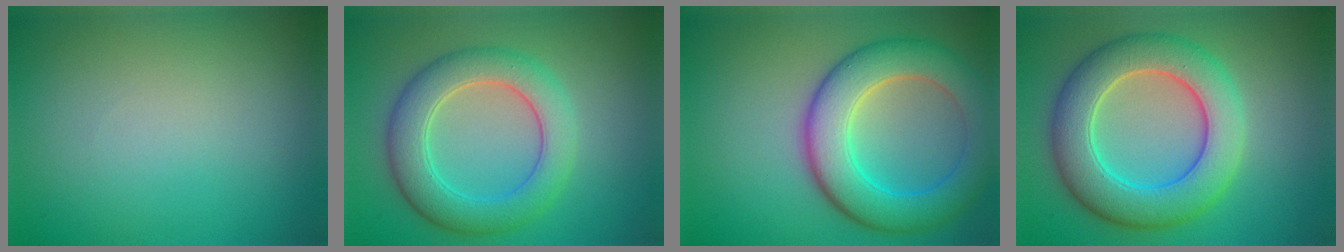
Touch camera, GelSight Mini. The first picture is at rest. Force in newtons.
{"total": 5.9, "press": 5.9, "slide": 0.4}
{"total": 8.2, "press": 8.2, "slide": 0.1}
{"total": 8.4, "press": 8.4, "slide": 0.4}